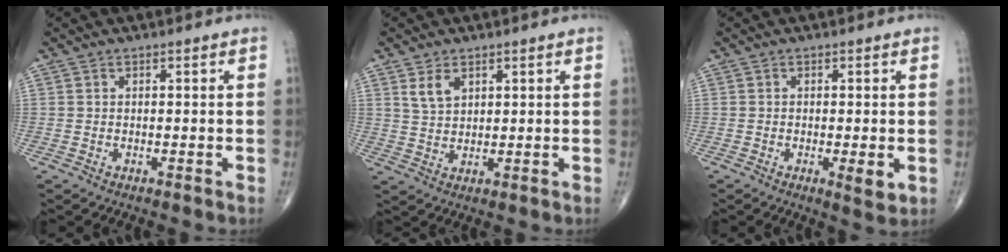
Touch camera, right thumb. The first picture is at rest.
{"total": 4.1, "force": [2.2, 2.4, 2.5], "torque": [-0.039, -0.013, 0.047]}
{"total": 3.2, "force": [-0.7, 0.9, 3.0], "torque": [-0.049, -0.010, -0.013]}